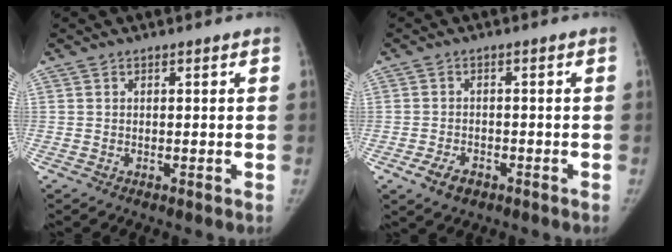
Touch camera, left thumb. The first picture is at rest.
{"total": 4.0, "force": [-2.0, 2.6, 2.2], "torque": [-0.040, 0.005, -0.030]}